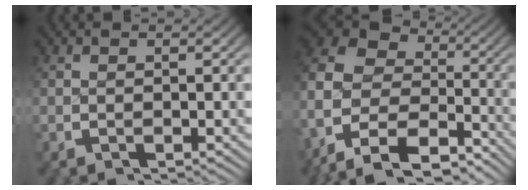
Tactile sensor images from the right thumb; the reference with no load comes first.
{"total": 16.2, "force": [-5.1, 11.9, 9.7], "torque": [-0.223, -0.060, -0.067]}